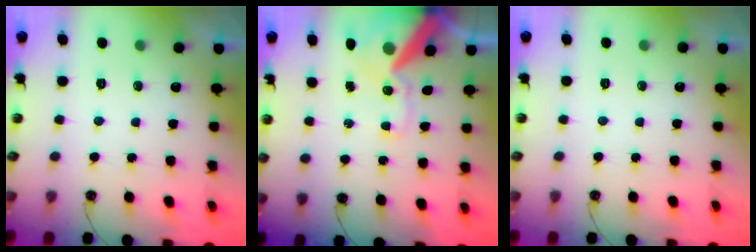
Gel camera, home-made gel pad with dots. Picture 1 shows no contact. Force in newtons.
{"total": 15.9, "press": 15.8, "slide": 2.3}
{"total": 0.0}